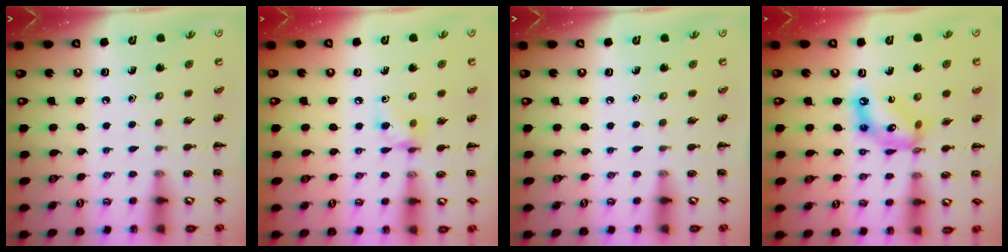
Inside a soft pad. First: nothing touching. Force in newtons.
{"total": 6.3, "press": 6.3, "slide": 0.6}
{"total": 0.0}
{"total": 12.9, "press": 12.5, "slide": 3.2}